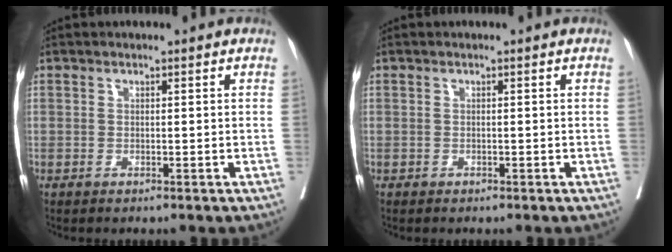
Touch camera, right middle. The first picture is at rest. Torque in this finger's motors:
{"motor_torque": [-0.20, -0.02, -0.01, 0.01]}